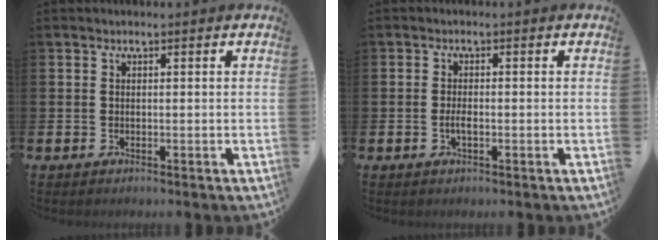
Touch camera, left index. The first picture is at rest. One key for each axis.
{"total": 1.5, "fx": -0.4, "fy": 0.6, "fz": 1.4, "tx": -0.020, "ty": -0.003, "tz": -0.009}